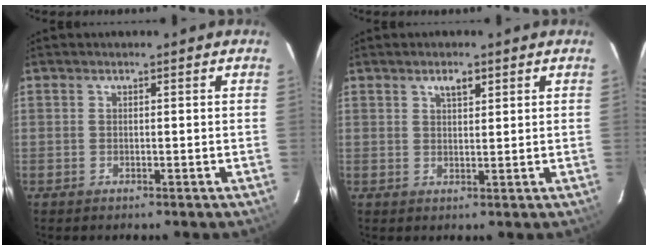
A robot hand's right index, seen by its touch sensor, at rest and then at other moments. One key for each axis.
{"total": 2.5, "fx": 1.5, "fy": 1.0, "fz": 1.7, "tx": -0.026, "ty": 0.006, "tz": 0.027}